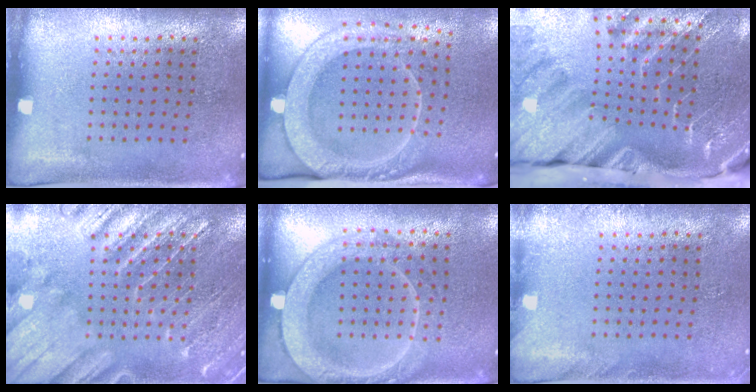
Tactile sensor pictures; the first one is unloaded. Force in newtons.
{"total": 2.5, "press": 1.9, "slide": 1.6}
{"total": 4.4, "press": 3.3, "slide": 2.9}
{"total": 4.9, "press": 4.9, "slide": 0.7}
{"total": 2.0, "press": 2.0, "slide": 0.3}
{"total": 1.1, "press": 1.1, "slide": 0.1}